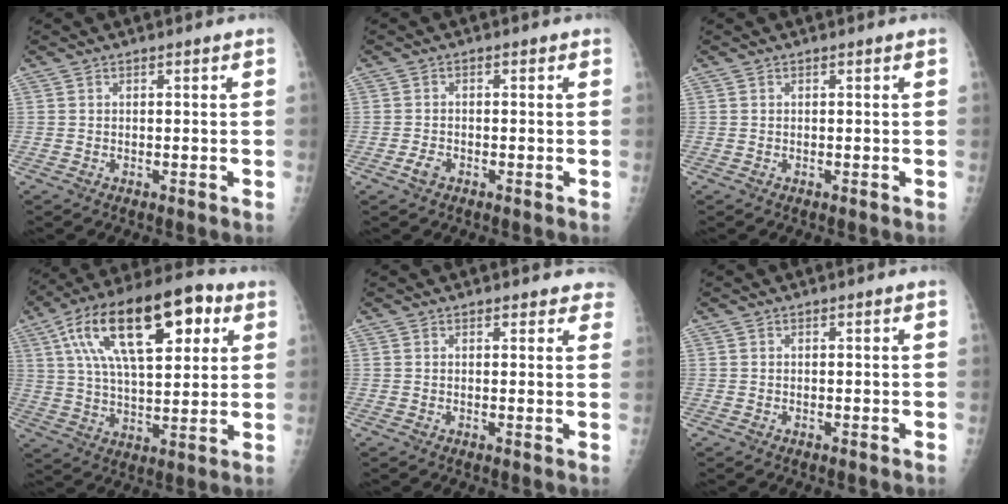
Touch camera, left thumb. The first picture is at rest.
{"total": 2.3, "force": [-1.3, 1.5, 1.2], "torque": [-0.021, 0.004, -0.024]}
{"total": 0.0}
{"total": 23.9, "force": [9.3, 10.6, 19.3], "torque": [-0.318, 0.012, 0.151]}
{"total": 4.5, "force": [4.0, 1.7, 1.0], "torque": [0.025, -0.013, 0.030]}
{"total": 0.0}